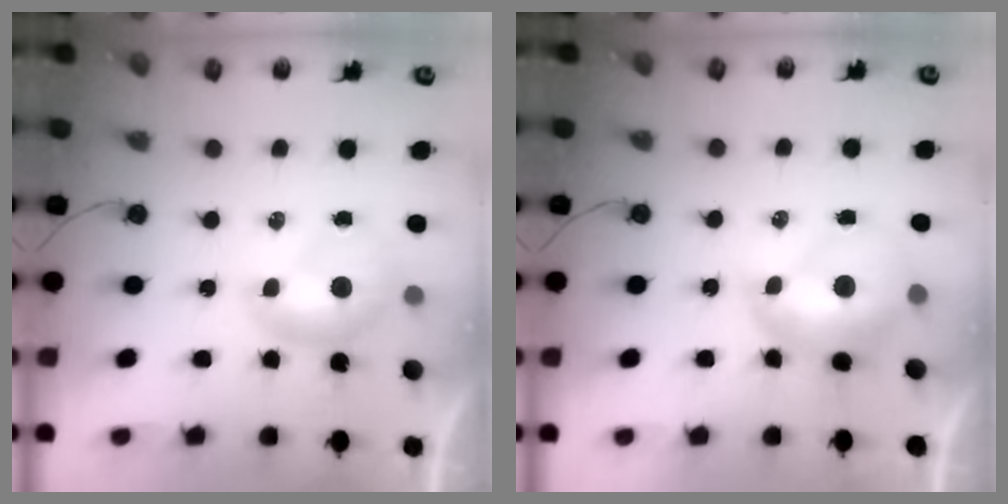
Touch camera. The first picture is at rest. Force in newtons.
{"total": 2.8, "press": 2.7, "slide": 0.7}